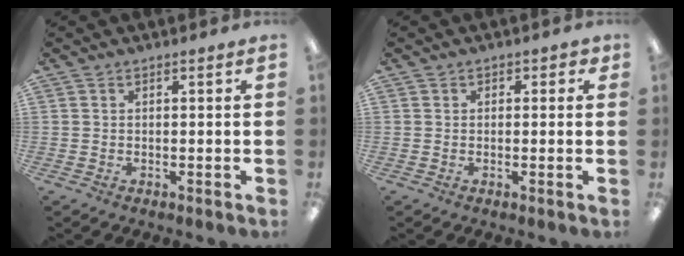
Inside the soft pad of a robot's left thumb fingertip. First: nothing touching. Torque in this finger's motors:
{"motor_torque": [-0.18, 0.09, 0.12, 0.42, -0.02]}